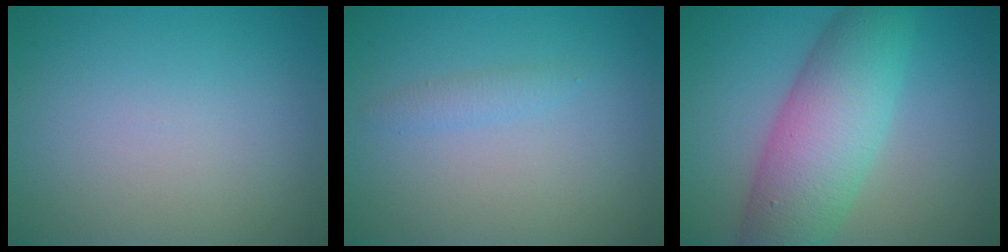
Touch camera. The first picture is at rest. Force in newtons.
{"total": 1.0, "press": 1.0, "slide": 0.0}
{"total": 8.4, "press": 8.4, "slide": 0.1}